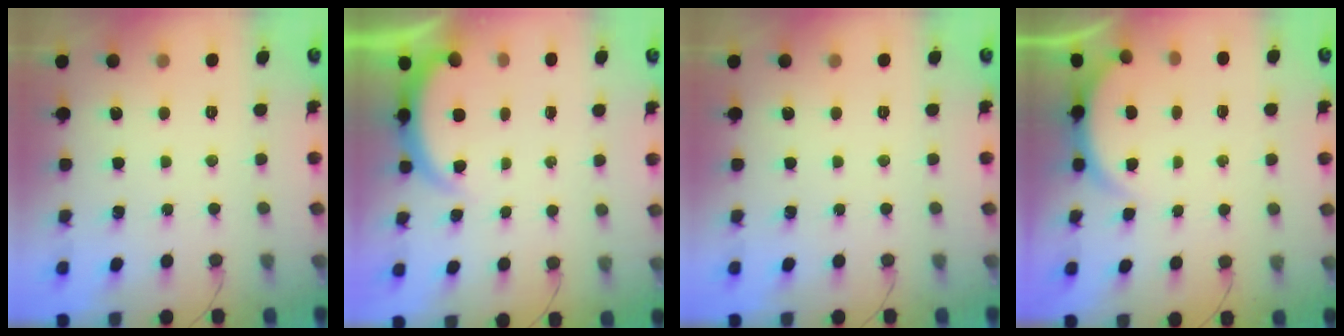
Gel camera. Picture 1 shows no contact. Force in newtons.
{"total": 1.8, "press": 1.8, "slide": 0.5}
{"total": 0.0}
{"total": 3.0, "press": 2.9, "slide": 0.6}